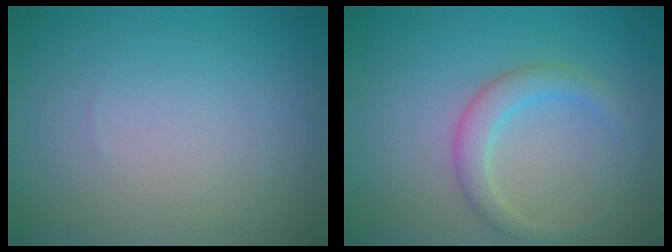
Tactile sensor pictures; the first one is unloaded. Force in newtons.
{"total": 2.5, "press": 2.5, "slide": 0.1}